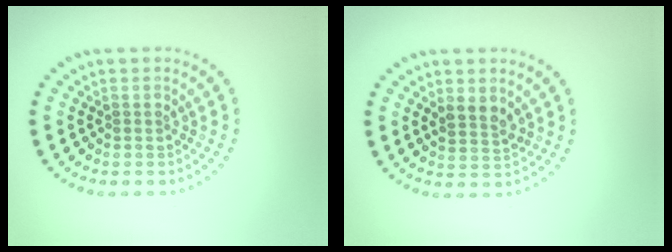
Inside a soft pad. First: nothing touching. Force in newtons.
{"total": 2.0, "press": 1.9, "slide": 0.7}